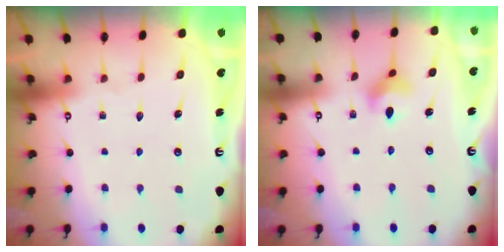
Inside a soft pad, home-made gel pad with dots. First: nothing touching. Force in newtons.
{"total": 6.7, "press": 6.5, "slide": 1.6}